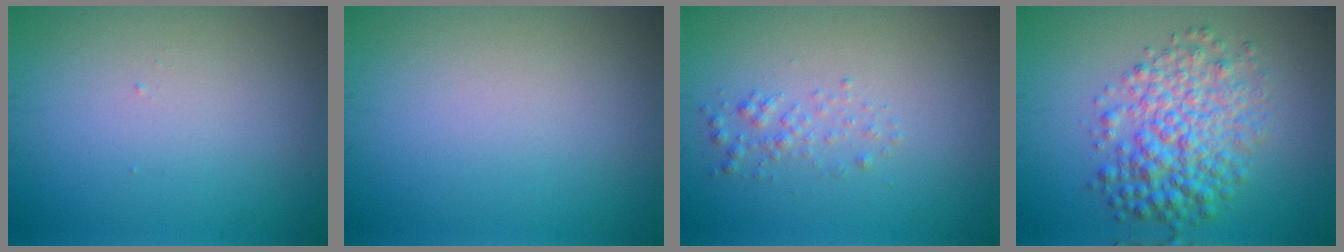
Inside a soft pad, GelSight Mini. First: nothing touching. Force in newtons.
{"total": 0.0}
{"total": 1.3, "press": 1.3, "slide": 0.0}
{"total": 6.0, "press": 6.0, "slide": 0.0}